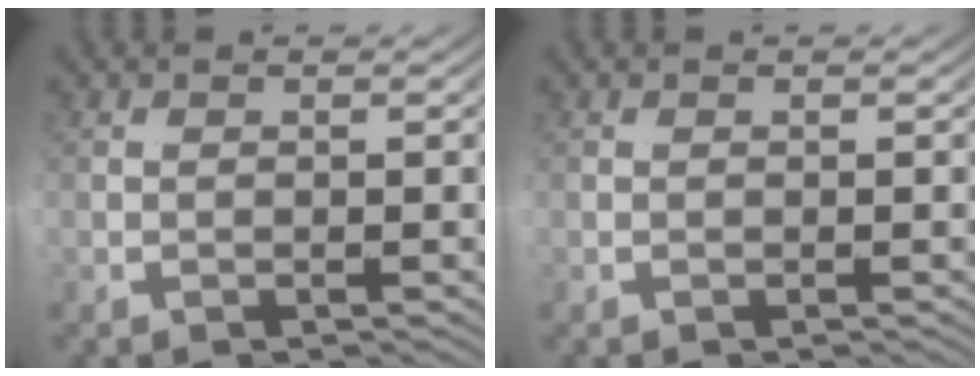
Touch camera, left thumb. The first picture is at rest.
{"total": 0.0}